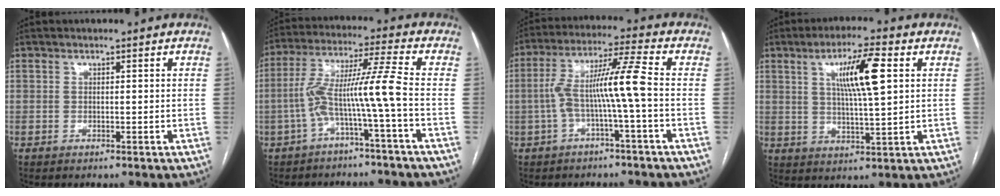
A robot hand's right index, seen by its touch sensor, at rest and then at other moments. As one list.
[{"total": 9.1, "force": [-2.8, -1.4, 8.5], "torque": [-0.171, 0.034, -0.051]}, {"total": 9.2, "force": [-1.5, -0.8, 9.1], "torque": [-0.174, 0.033, -0.028]}, {"total": 9.6, "force": [3.0, 0.9, 9.1], "torque": [-0.159, 0.005, 0.049]}]